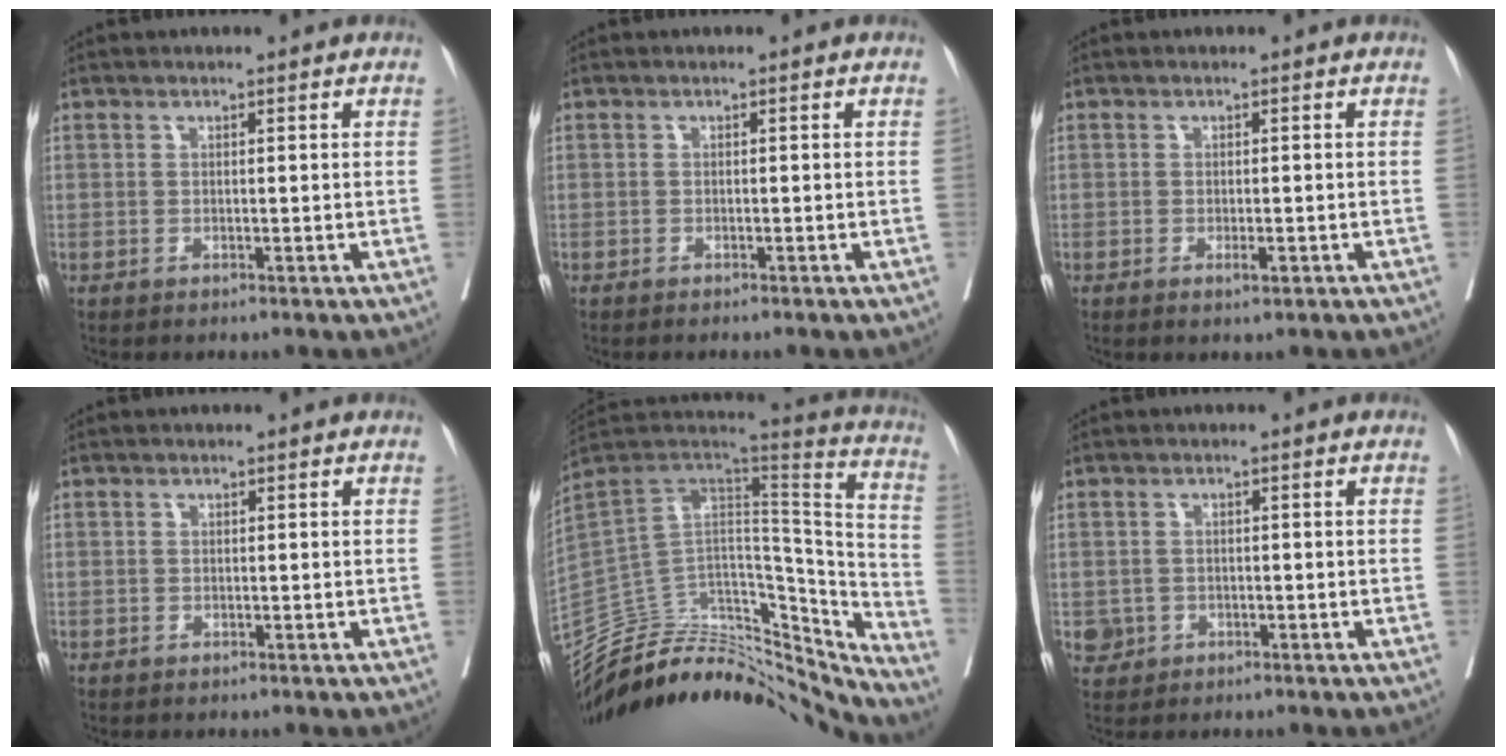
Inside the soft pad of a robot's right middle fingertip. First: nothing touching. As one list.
[{"total": 1.1, "force": [-1.0, 0.2, 0.4], "torque": [-0.007, -0.003, -0.014]}, {"total": 1.3, "force": [-0.7, 0.3, 1.1], "torque": [-0.022, -0.004, -0.009]}, {"total": 0.8, "force": [-0.1, 0.8, -0.1], "torque": [0.007, 0.006, -0.006]}, {"total": 35.2, "force": [-31.4, 10.5, 11.9], "torque": [-0.167, -0.001, -0.449]}, {"total": 2.4, "force": [-0.7, 2.3, 0.3], "torque": [0.001, 0.008, -0.007]}]